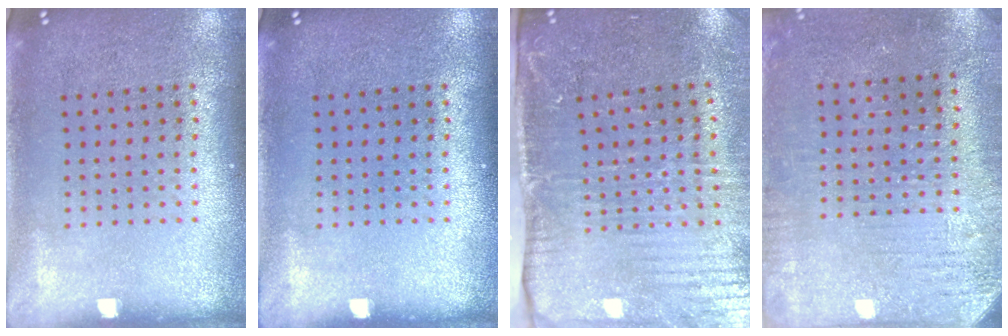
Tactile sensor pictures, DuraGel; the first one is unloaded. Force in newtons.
{"total": 0.0}
{"total": 4.5, "press": 3.7, "slide": 2.5}
{"total": 3.0, "press": 2.8, "slide": 1.2}